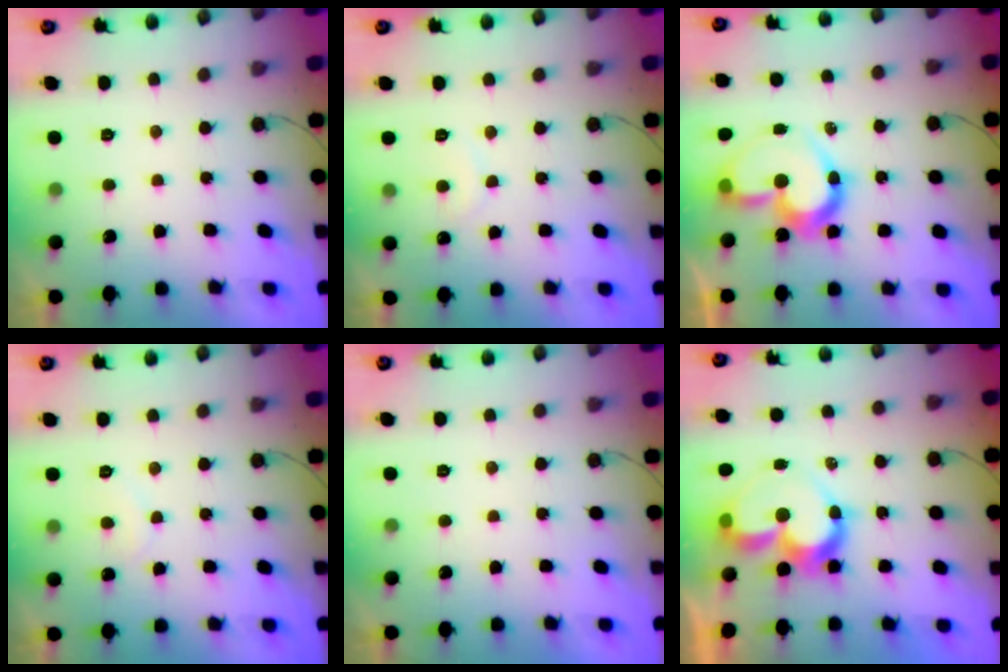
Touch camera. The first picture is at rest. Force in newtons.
{"total": 6.2, "press": 6.1, "slide": 0.4}
{"total": 14.7, "press": 14.5, "slide": 2.4}
{"total": 5.3, "press": 5.2, "slide": 0.4}
{"total": 1.9, "press": 1.9, "slide": 0.1}
{"total": 12.3, "press": 12.2, "slide": 1.1}